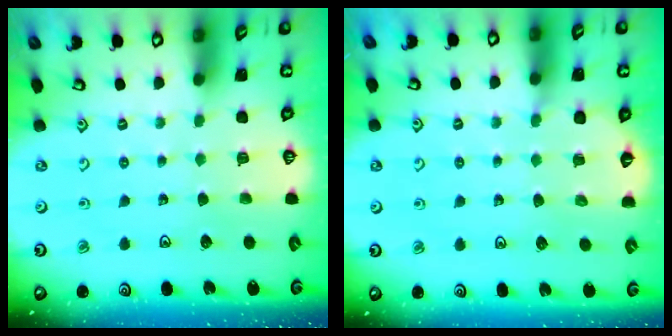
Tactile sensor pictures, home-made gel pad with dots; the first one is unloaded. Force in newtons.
{"total": 5.2, "press": 4.8, "slide": 1.8}